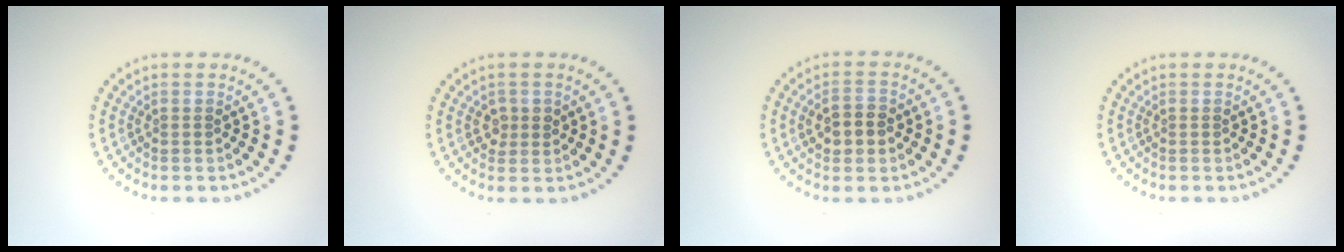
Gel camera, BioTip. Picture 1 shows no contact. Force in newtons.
{"total": 1.5, "press": 1.5, "slide": 0.3}
{"total": 2.9, "press": 2.9, "slide": 0.2}
{"total": 0.0}